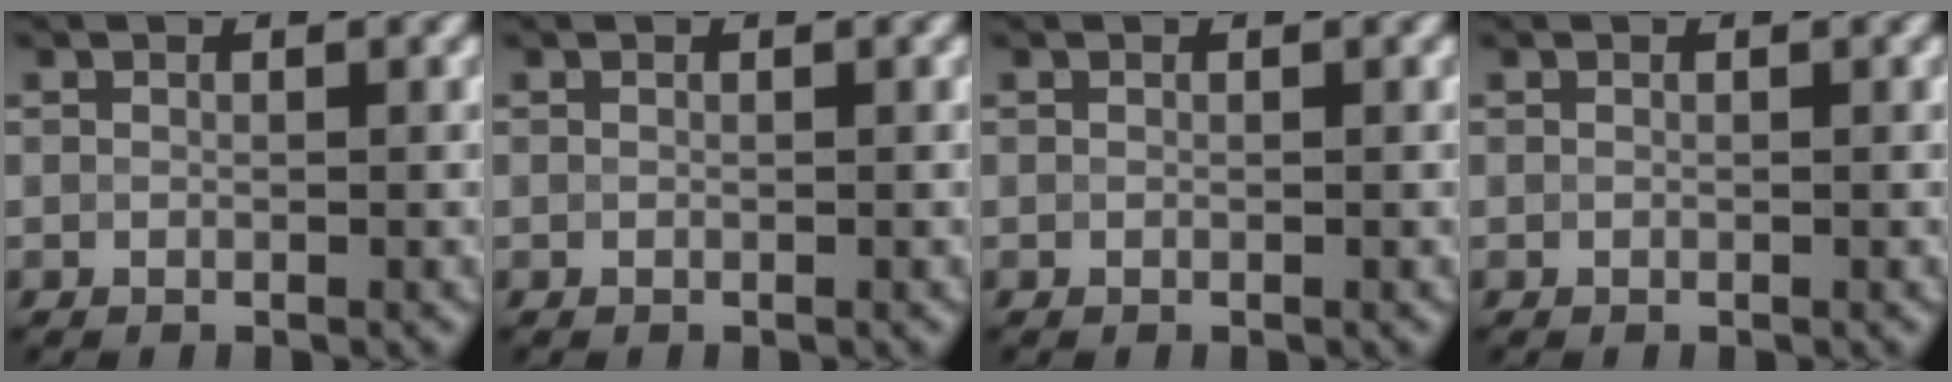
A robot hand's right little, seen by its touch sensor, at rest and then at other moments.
{"total": 0.0}
{"total": 0.0}
{"total": 0.0}